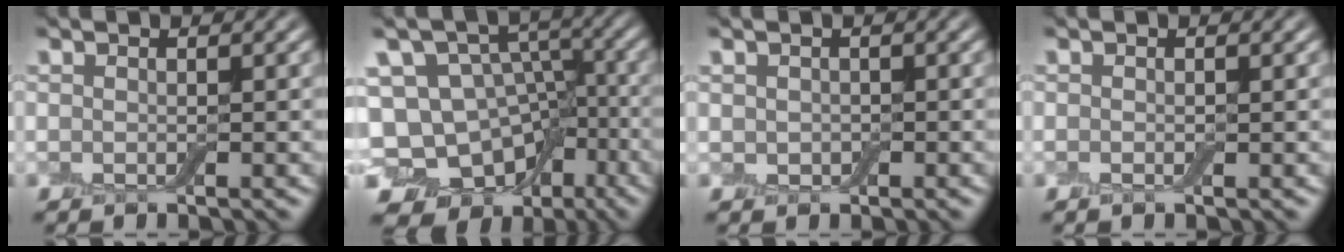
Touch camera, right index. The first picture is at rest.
{"total": 15.6, "force": [-7.7, 12.0, 6.3], "torque": [-0.106, -0.004, -0.108]}
{"total": 0.9, "force": [0.0, 0.9, 0.4], "torque": [-0.009, -0.001, -0.001]}
{"total": 0.6, "force": [-0.1, 0.1, 0.6], "torque": [-0.011, -0.002, -0.002]}